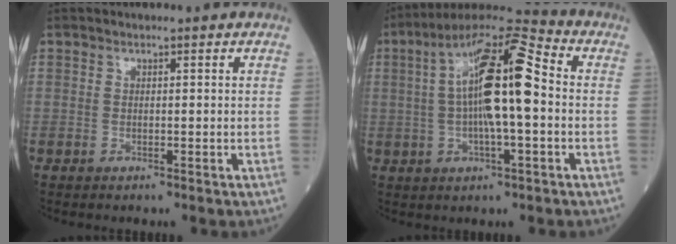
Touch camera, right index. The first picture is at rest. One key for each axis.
{"total": 15.7, "fx": 1.1, "fy": 3.1, "fz": 15.4, "tx": -0.285, "ty": 0.030, "tz": 0.012}